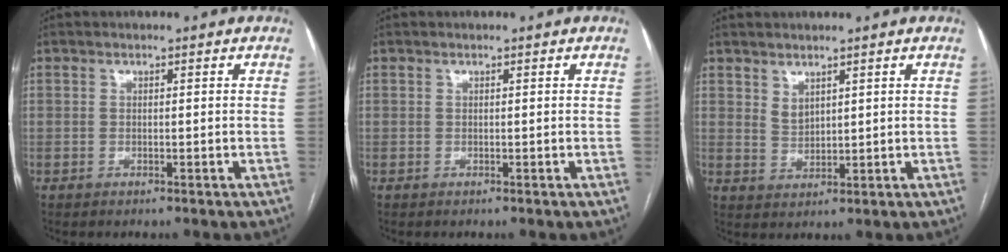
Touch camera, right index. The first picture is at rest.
{"total": 0.0}
{"total": 2.5, "force": [1.7, 1.3, 1.3], "torque": [-0.027, -0.003, 0.043]}